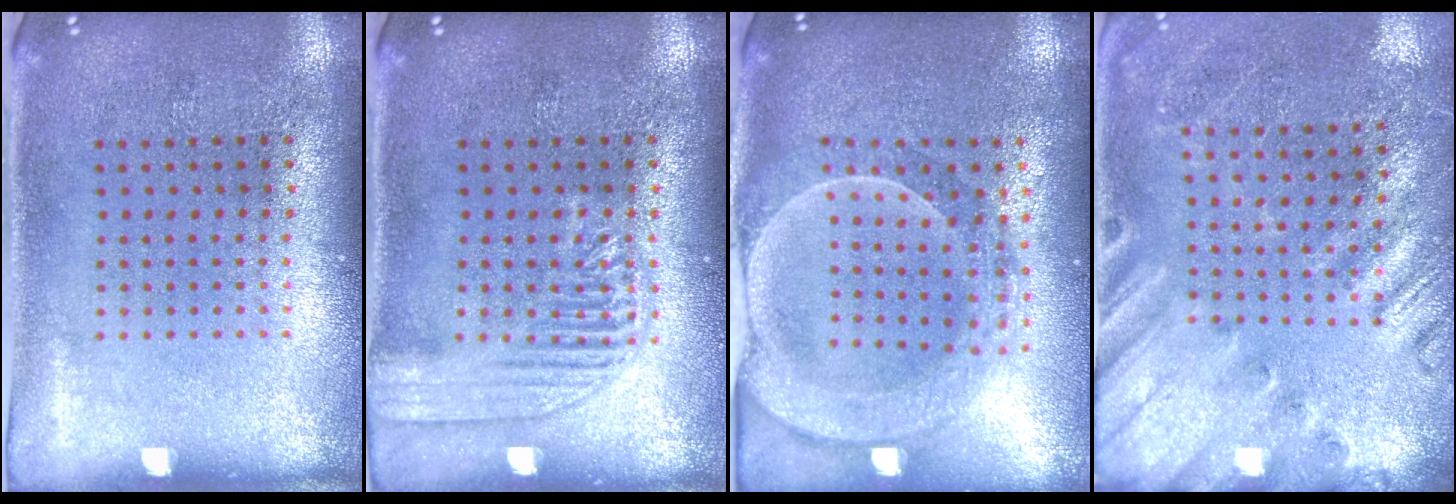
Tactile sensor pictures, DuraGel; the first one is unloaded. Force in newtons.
{"total": 2.4, "press": 2.4, "slide": 0.3}
{"total": 2.3, "press": 2.1, "slide": 0.9}
{"total": 2.2, "press": 2.0, "slide": 1.0}